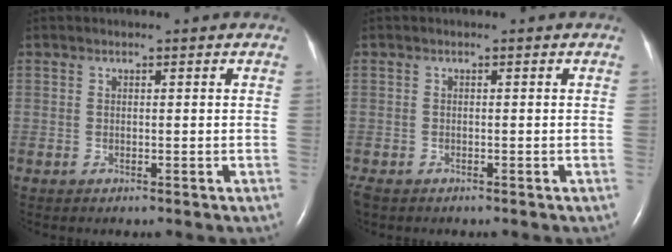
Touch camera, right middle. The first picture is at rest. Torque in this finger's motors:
{"motor_torque": [0.30, -0.44, 0.00, 0.01]}